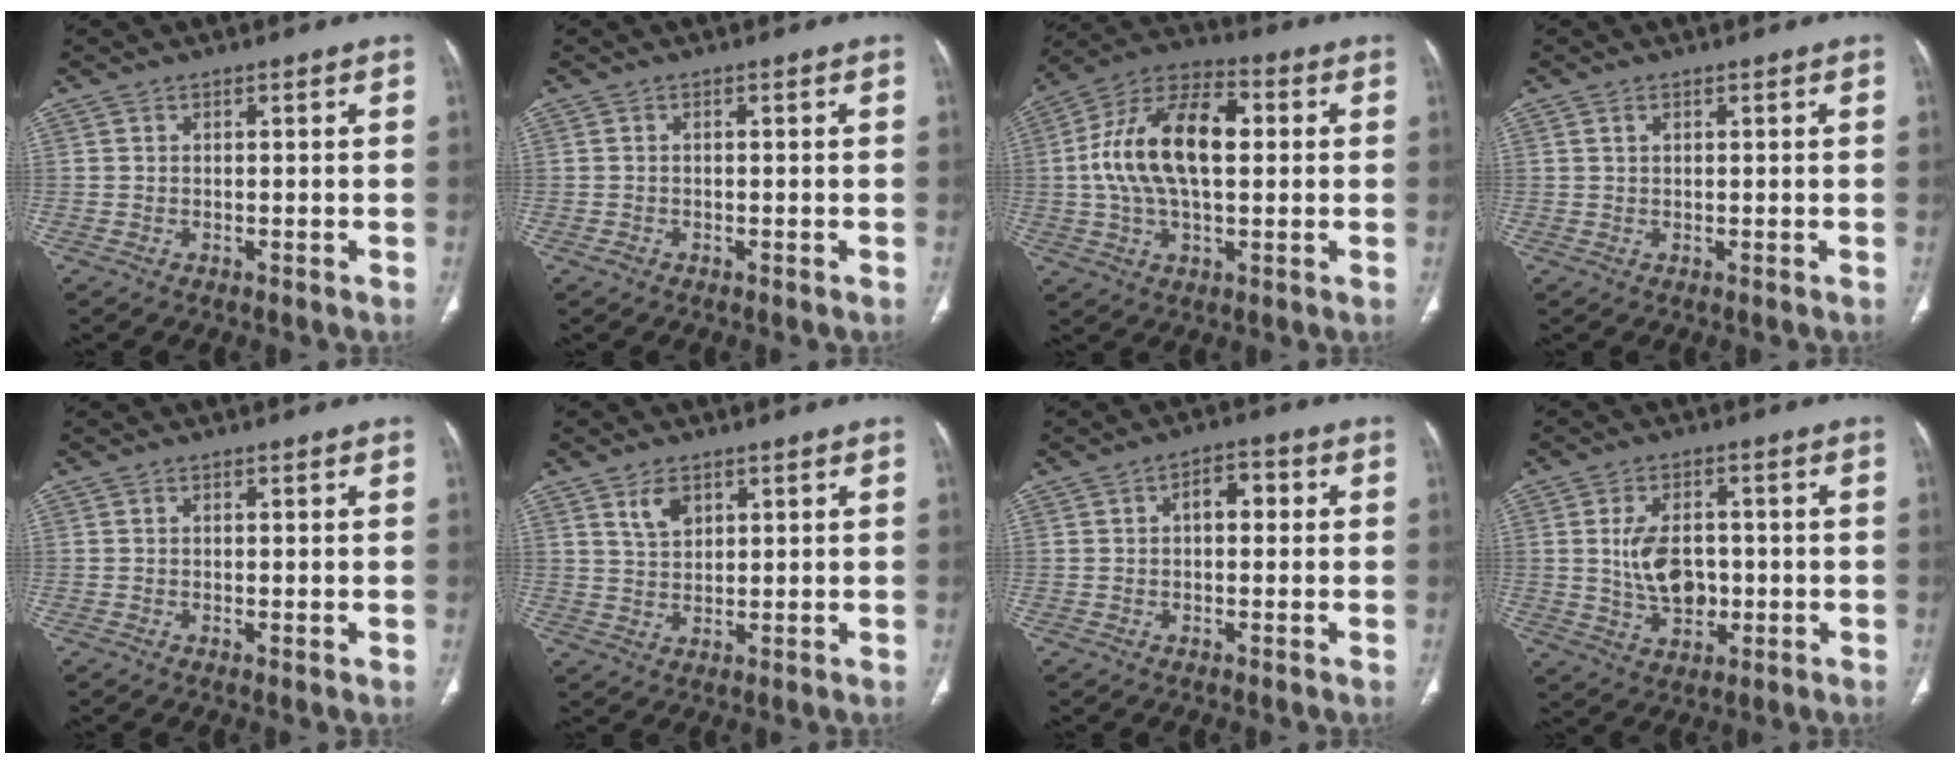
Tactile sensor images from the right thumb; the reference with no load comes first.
{"total": 0.7, "force": [-0.4, 0.5, 0.2], "torque": [-0.004, 0.003, -0.009]}
{"total": 17.9, "force": [1.7, 9.6, 15.0], "torque": [-0.276, 0.028, 0.024]}
{"total": 0.8, "force": [0.4, 0.5, 0.5], "torque": [-0.012, 0.002, 0.008]}
{"total": 0.6, "force": [0.0, 0.1, 0.6], "torque": [-0.015, -0.004, -0.001]}
{"total": 4.5, "force": [2.5, 2.7, 2.7], "torque": [-0.038, -0.015, 0.051]}
{"total": 4.7, "force": [0.7, 2.8, 3.7], "torque": [-0.044, 0.016, 0.004]}
{"total": 9.1, "force": [0.0, 6.0, 6.8], "torque": [-0.104, 0.002, 0.011]}